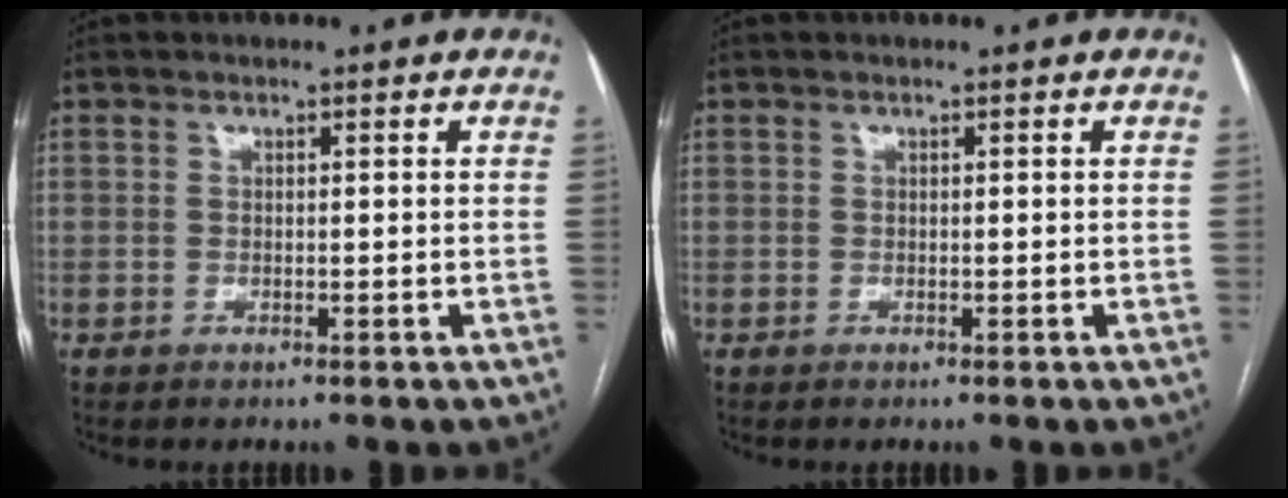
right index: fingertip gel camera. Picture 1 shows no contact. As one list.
[{"total": 0.0}]